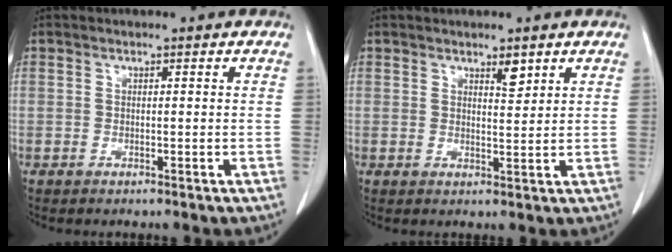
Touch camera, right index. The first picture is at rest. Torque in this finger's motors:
{"motor_torque": [-0.04, 0.10, 0.00, 0.02]}